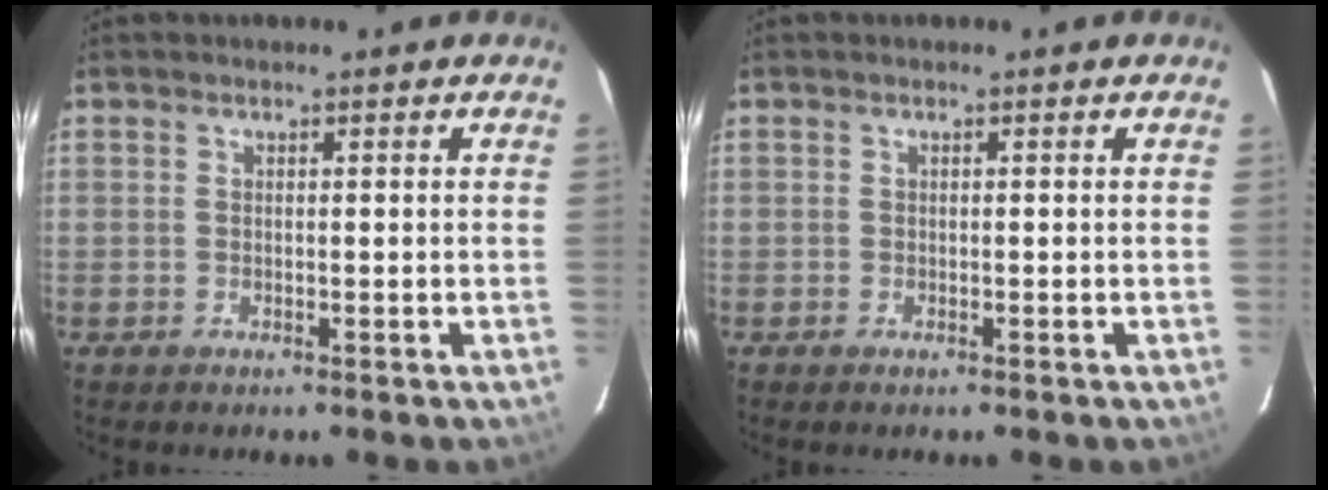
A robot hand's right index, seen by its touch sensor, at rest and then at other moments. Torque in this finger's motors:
{"motor_torque": [-0.06, -0.03, 0.08, 0.01]}